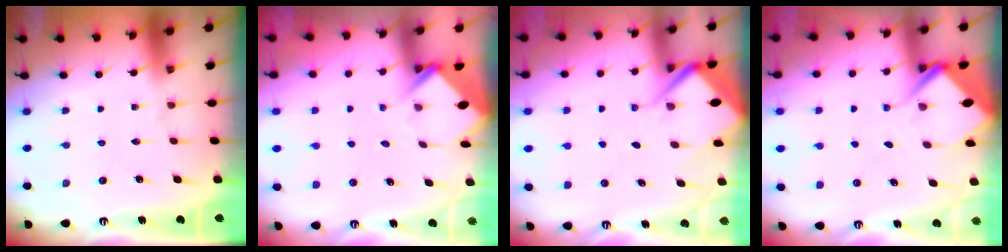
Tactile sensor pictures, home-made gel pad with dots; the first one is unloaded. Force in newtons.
{"total": 3.8, "press": 3.8, "slide": 0.2}
{"total": 7.4, "press": 7.3, "slide": 0.7}
{"total": 6.5, "press": 6.5, "slide": 0.6}